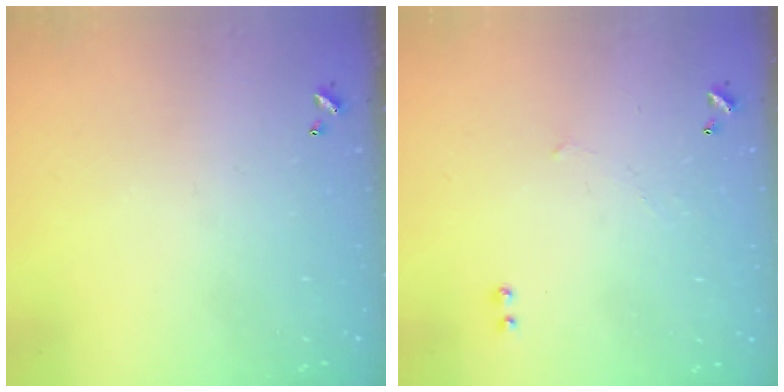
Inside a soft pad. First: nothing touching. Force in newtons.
{"total": 1.4, "press": 1.3, "slide": 0.5}